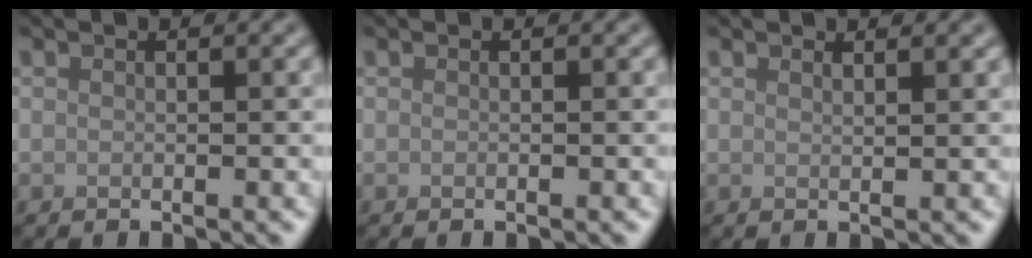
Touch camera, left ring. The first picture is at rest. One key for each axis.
{"total": 0.0}
{"total": 1.3, "fx": 1.1, "fy": 0.4, "fz": 0.6, "tx": 0.000, "ty": 0.000, "tz": 0.011}